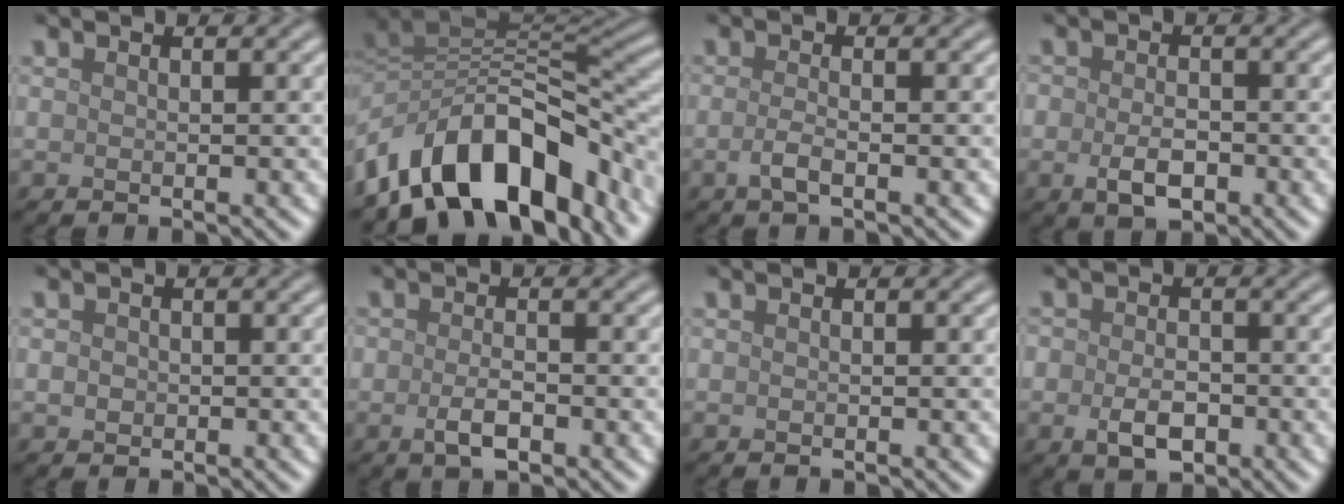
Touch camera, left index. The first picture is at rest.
{"total": 12.9, "force": [-6.5, 7.1, 8.5], "torque": [-0.135, 0.017, -0.121]}
{"total": 1.8, "force": [-0.6, 0.6, 1.5], "torque": [-0.032, -0.001, -0.018]}
{"total": 3.1, "force": [-1.1, 2.0, 2.2], "torque": [-0.043, -0.005, -0.022]}
{"total": 0.9, "force": [-0.1, 0.9, 0.3], "torque": [-0.003, -0.002, -0.004]}
{"total": 2.4, "force": [-1.0, 1.0, 1.9], "torque": [-0.039, -0.003, -0.020]}
{"total": 0.0}
{"total": 3.5, "force": [-1.1, 2.3, 2.3], "torque": [-0.047, -0.007, -0.024]}